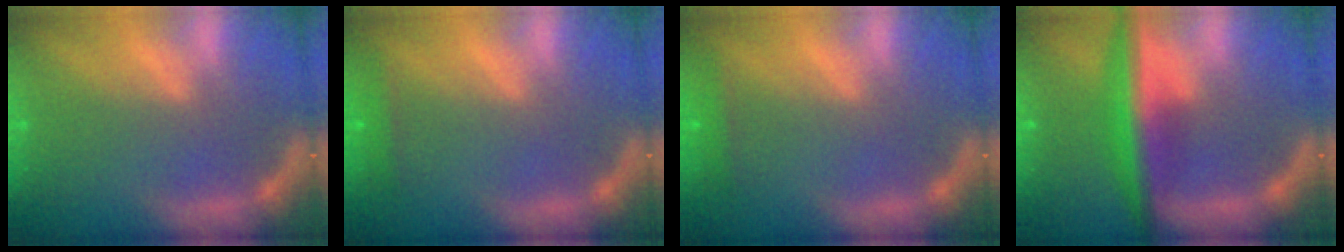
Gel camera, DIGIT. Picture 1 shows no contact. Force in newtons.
{"total": 1.4}
{"total": 1.4}
{"total": 6.6}